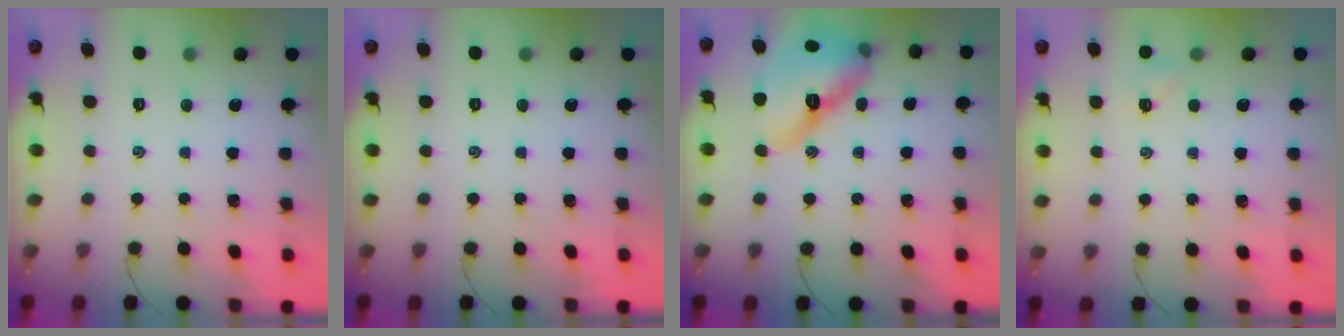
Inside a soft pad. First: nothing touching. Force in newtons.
{"total": 0.0}
{"total": 16.7, "press": 16.0, "slide": 4.9}
{"total": 3.2, "press": 3.0, "slide": 1.0}